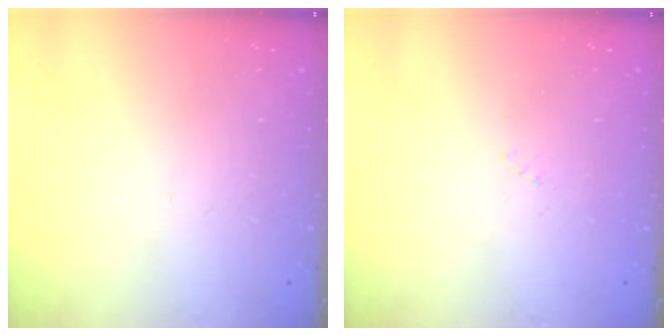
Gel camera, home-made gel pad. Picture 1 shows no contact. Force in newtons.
{"total": 2.7, "press": 2.7, "slide": 0.3}